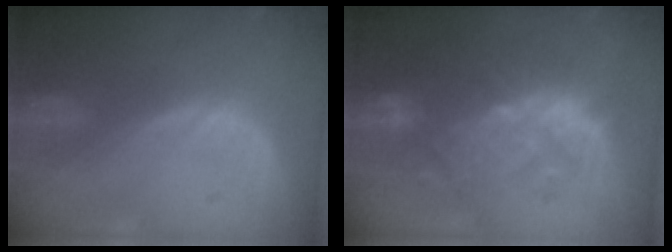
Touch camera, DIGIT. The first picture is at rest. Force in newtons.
{"total": 10.3, "press": 9.8, "slide": 3.2}